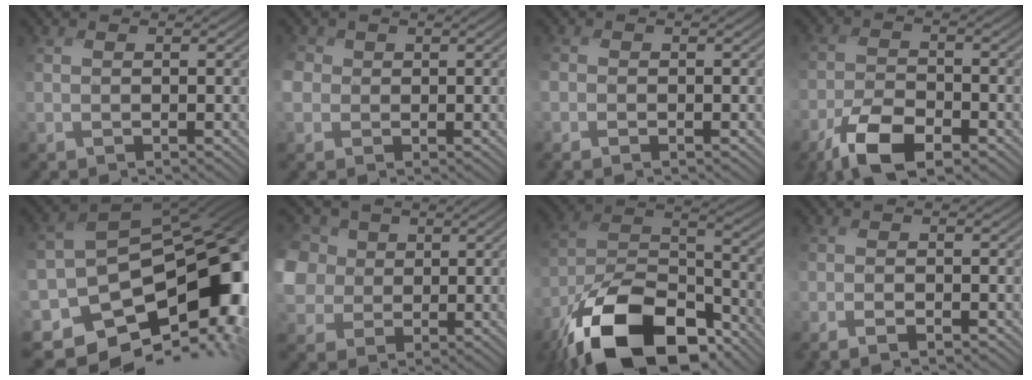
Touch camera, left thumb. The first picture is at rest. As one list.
[{"total": 3.9, "force": [-0.3, 3.7, 1.1], "torque": [-0.051, -0.004, -0.024]}, {"total": 0.7, "force": [-0.5, 0.4, 0.1], "torque": [-0.003, 0.001, -0.016]}, {"total": 7.3, "force": [-4.8, 2.8, 4.7], "torque": [-0.086, 0.001, -0.101]}, {"total": 15.5, "force": [-6.6, 10.8, 8.9], "torque": [-0.158, -0.014, -0.077]}, {"total": 8.4, "force": [0.4, 7.5, 3.7], "torque": [-0.145, -0.012, -0.008]}, {"total": 17.7, "force": [-12.0, 8.1, 10.2], "torque": [-0.208, -0.036, -0.199]}, {"total": 1.0, "force": [-0.8, -0.3, 0.4], "torque": [-0.004, 0.007, -0.021]}]